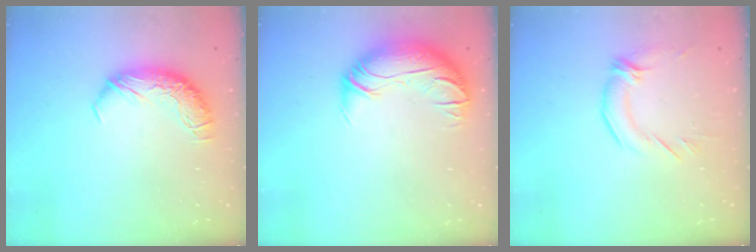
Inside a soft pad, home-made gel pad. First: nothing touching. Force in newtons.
{"total": 3.0, "press": 1.0, "slide": 2.8}
{"total": 2.3, "press": 0.8, "slide": 2.1}